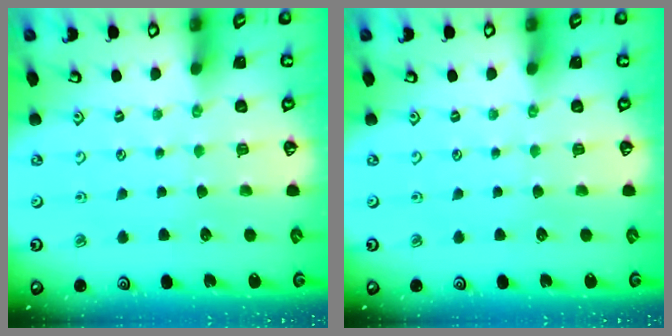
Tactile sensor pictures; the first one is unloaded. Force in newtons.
{"total": 0.0}